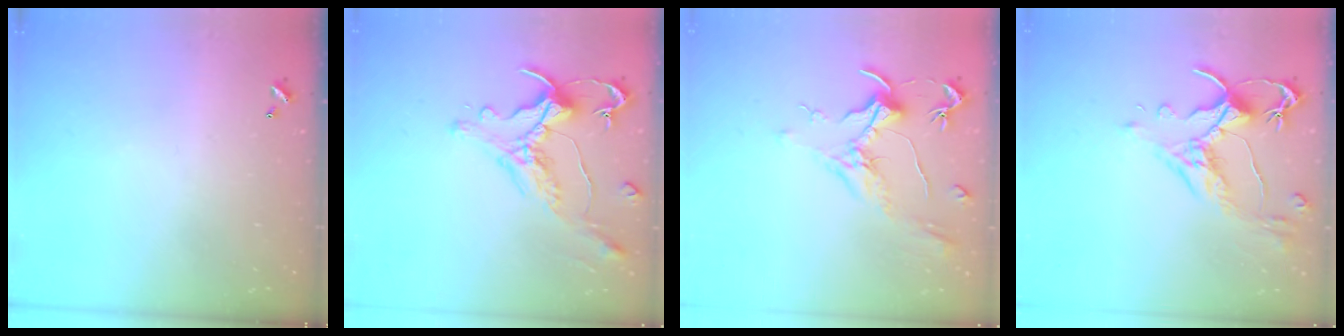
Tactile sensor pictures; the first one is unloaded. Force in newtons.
{"total": 0.7, "press": 0.1, "slide": 0.7}
{"total": 1.9, "press": 1.7, "slide": 0.9}
{"total": 2.6, "press": 2.2, "slide": 1.3}